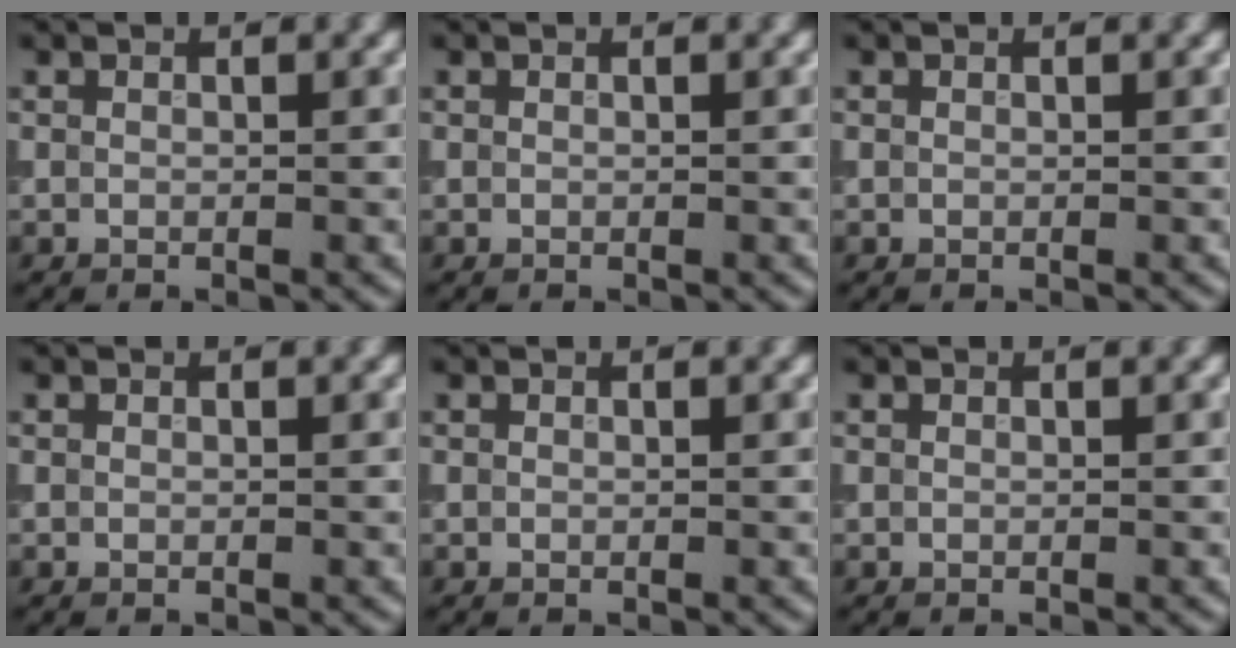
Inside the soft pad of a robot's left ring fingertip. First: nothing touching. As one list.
[{"total": 0.0}, {"total": 0.0}, {"total": 0.0}, {"total": 0.0}, {"total": 0.0}]